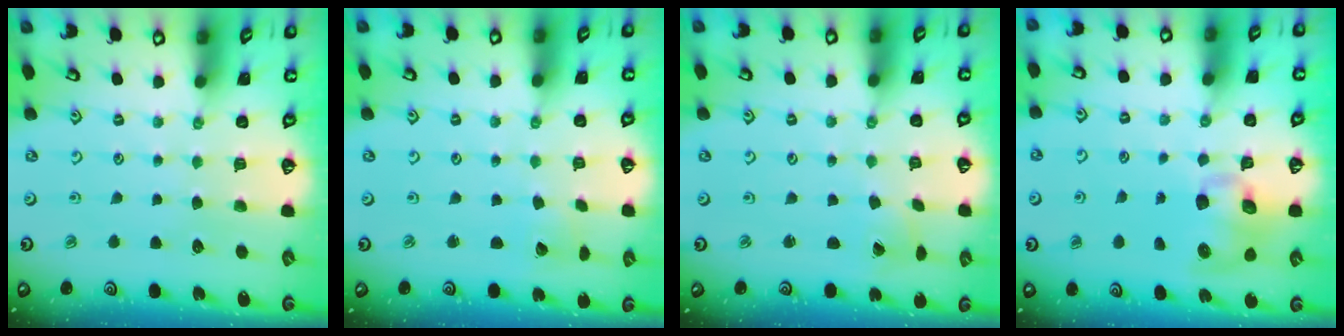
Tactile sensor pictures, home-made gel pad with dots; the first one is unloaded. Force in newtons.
{"total": 1.4, "press": 1.4, "slide": 0.2}
{"total": 1.2, "press": 1.2, "slide": 0.1}
{"total": 9.7, "press": 9.6, "slide": 1.3}